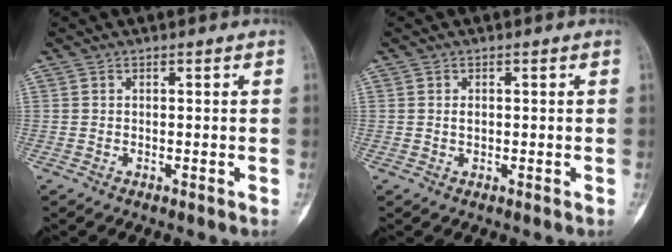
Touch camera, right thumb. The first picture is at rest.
{"total": 1.0, "force": [0.1, 0.6, 0.7], "torque": [-0.011, 0.001, 0.003]}